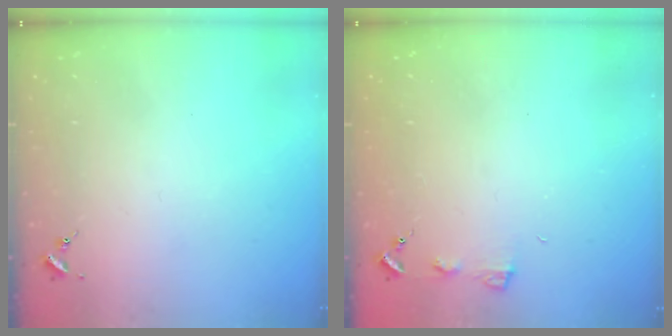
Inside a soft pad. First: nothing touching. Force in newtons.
{"total": 3.6, "press": 3.6, "slide": 0.4}